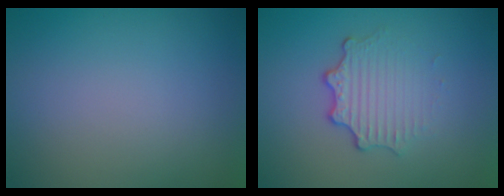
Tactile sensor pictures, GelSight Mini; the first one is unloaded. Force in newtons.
{"total": 3.3, "press": 2.5, "slide": 2.2}